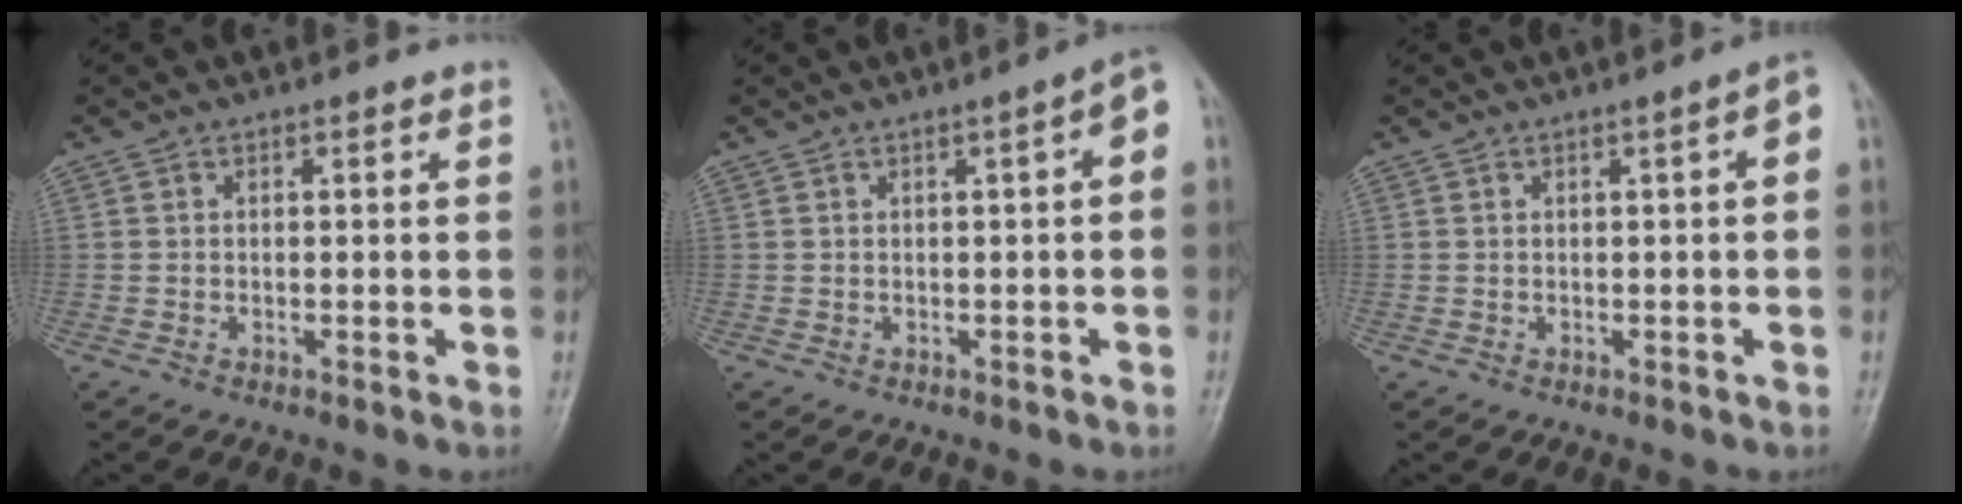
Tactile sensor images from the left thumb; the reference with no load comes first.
{"total": 4.0, "force": [0.3, 1.0, 3.8], "torque": [-0.047, 0.017, -0.004]}
{"total": 3.0, "force": [0.3, 0.7, 2.9], "torque": [-0.036, 0.011, -0.003]}